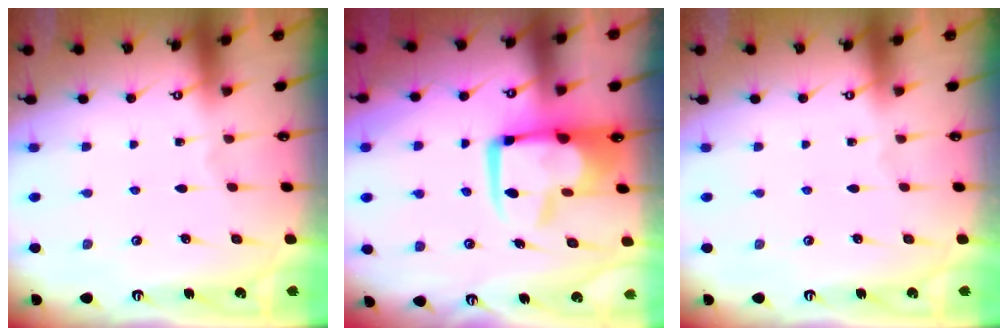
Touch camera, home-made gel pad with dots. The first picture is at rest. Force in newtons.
{"total": 12.6, "press": 12.4, "slide": 2.1}
{"total": 0.0}